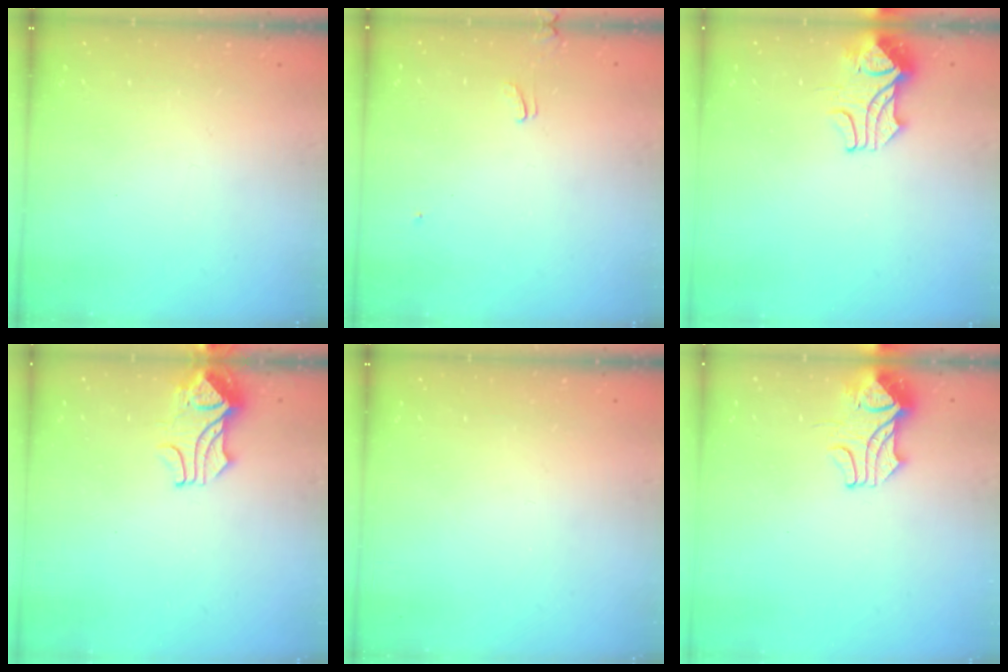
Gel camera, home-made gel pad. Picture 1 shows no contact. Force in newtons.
{"total": 4.5, "press": 4.5, "slide": 0.4}
{"total": 2.2, "press": 2.0, "slide": 0.8}
{"total": 2.1, "press": 2.0, "slide": 0.7}
{"total": 0.0}
{"total": 2.1, "press": 1.9, "slide": 0.9}